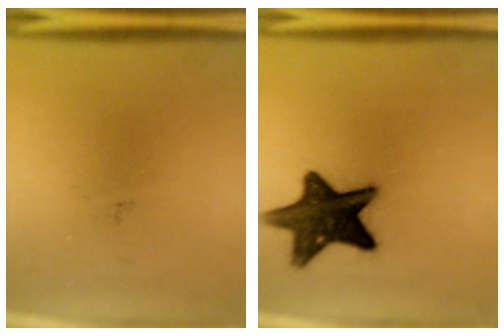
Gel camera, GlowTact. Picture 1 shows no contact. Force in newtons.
{"total": 13.7}